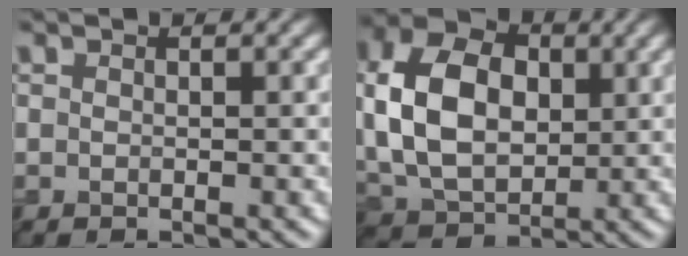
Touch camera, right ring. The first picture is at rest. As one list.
[{"total": 10.7, "force": [1.4, 7.3, 7.7], "torque": [-0.171, 0.012, 0.018]}]